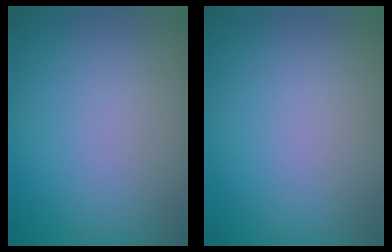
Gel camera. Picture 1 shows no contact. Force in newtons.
{"total": 0.0}